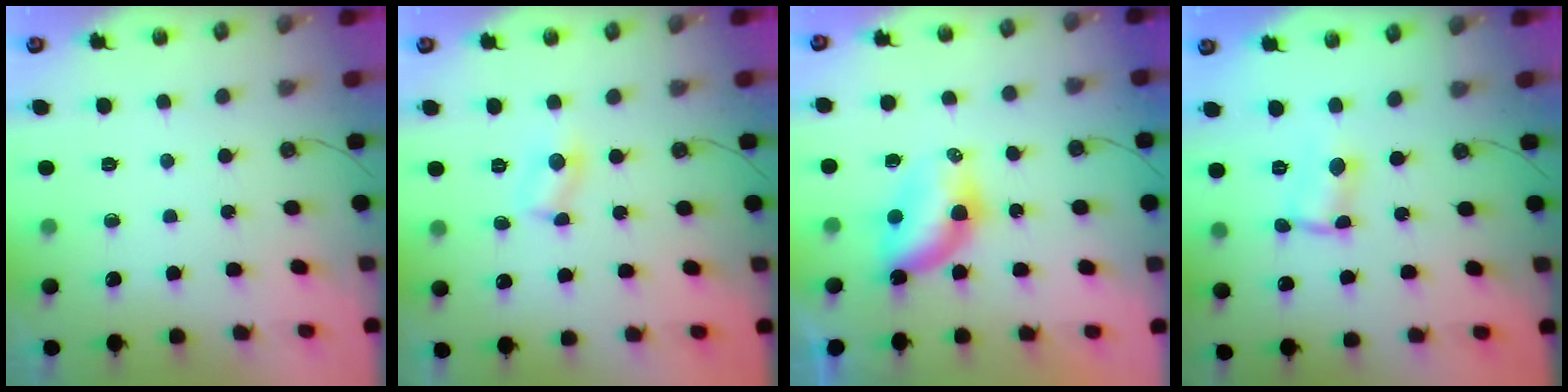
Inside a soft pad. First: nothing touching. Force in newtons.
{"total": 3.1, "press": 3.1, "slide": 0.4}
{"total": 6.4, "press": 6.4, "slide": 0.2}
{"total": 2.9, "press": 1.3, "slide": 2.6}